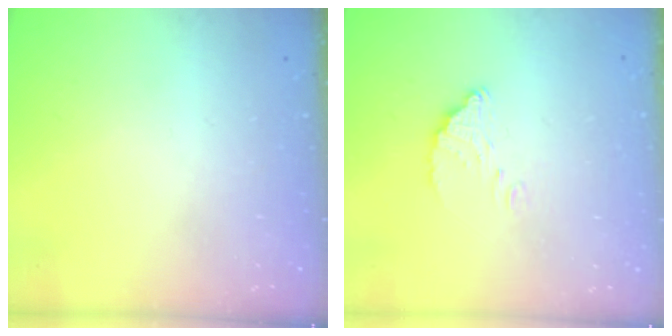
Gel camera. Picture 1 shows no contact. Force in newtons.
{"total": 4.3, "press": 4.2, "slide": 0.2}